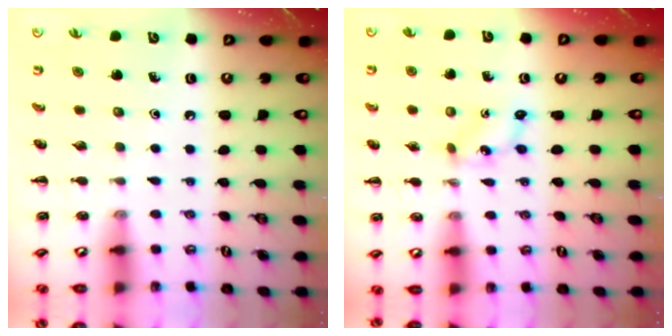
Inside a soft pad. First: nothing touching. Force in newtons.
{"total": 1.3, "press": 1.2, "slide": 0.5}